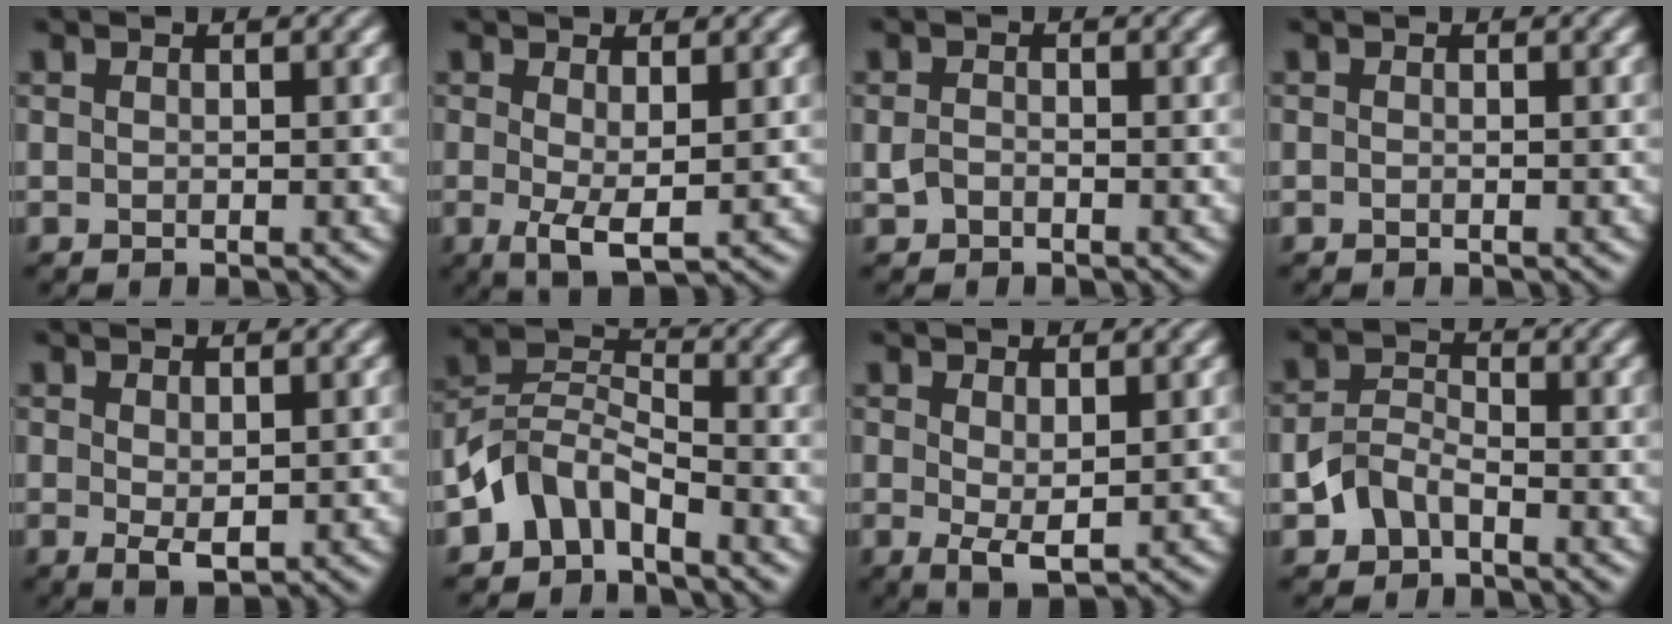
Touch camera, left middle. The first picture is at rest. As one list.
[{"total": 2.9, "force": [0.1, 0.7, 2.8], "torque": [-0.055, -0.009, 0.002]}, {"total": 1.0, "force": [-0.5, 0.7, 0.4], "torque": [-0.010, 0.001, -0.013]}, {"total": 0.0}, {"total": 1.8, "force": [0.1, 0.9, 1.6], "torque": [-0.030, -0.005, 0.007]}, {"total": 4.0, "force": [-2.8, 2.3, 1.6], "torque": [-0.026, 0.013, -0.067]}, {"total": 2.3, "force": [0.4, 0.8, 2.1], "torque": [-0.039, -0.007, 0.011]}, {"total": 3.3, "force": [-1.7, 2.2, 1.7], "torque": [-0.035, 0.010, -0.039]}]